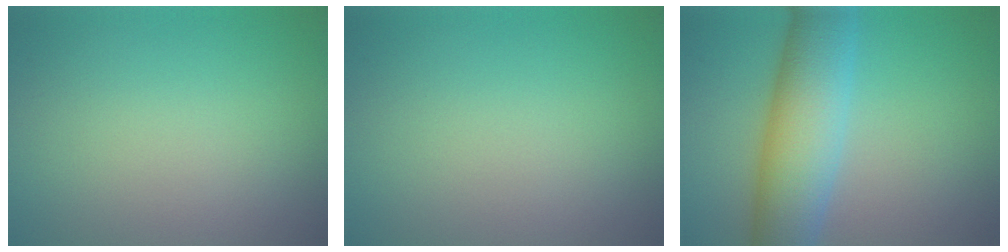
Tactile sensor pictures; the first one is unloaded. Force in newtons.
{"total": 0.0}
{"total": 8.3, "press": 8.3, "slide": 0.1}